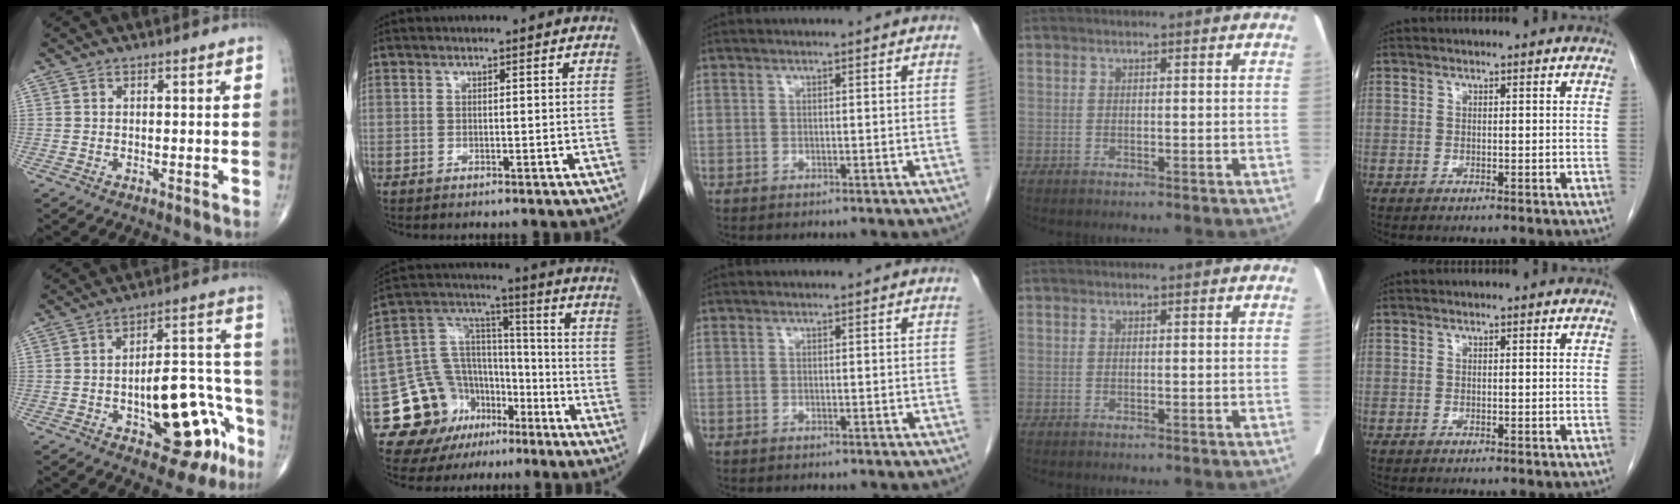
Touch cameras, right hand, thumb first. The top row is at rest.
{"thumb": {"total": 18.4, "force": [-7.2, 8.5, 14.6], "torque": [-0.158, 0.058, -0.085]}, "index": {"total": 16.6, "force": [-8.7, 13.0, 5.3], "torque": [-0.096, 0.098, -0.134]}}